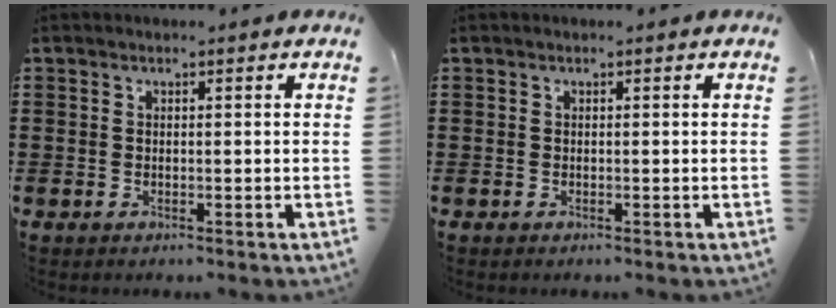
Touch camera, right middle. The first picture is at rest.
{"total": 0.0}